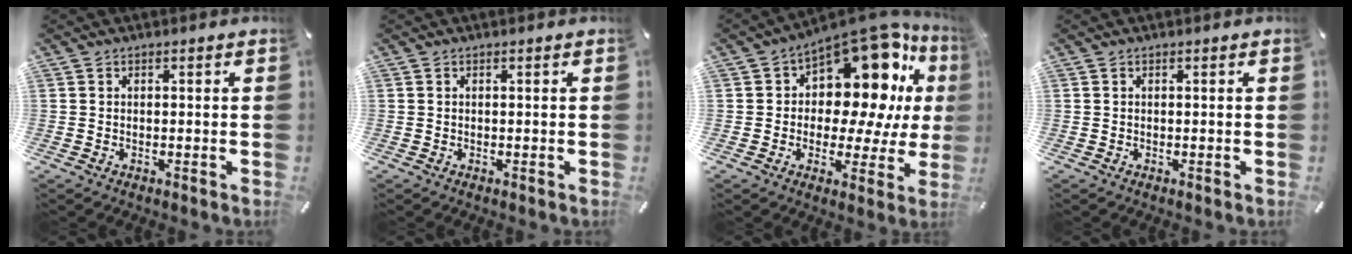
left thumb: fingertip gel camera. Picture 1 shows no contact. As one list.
[{"total": 0.0}, {"total": 18.0, "force": [8.6, 10.3, 12.0], "torque": [-0.160, -0.091, 0.141]}, {"total": 0.0}]